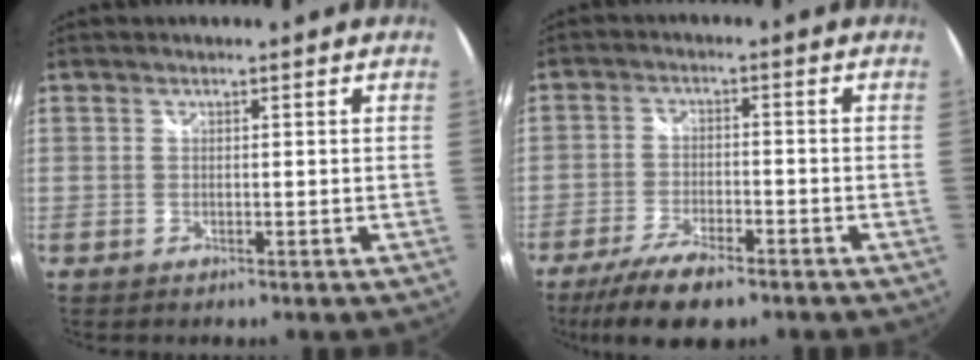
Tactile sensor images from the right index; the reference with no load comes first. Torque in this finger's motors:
{"motor_torque": [-0.89, -0.53, -0.29, -0.16]}